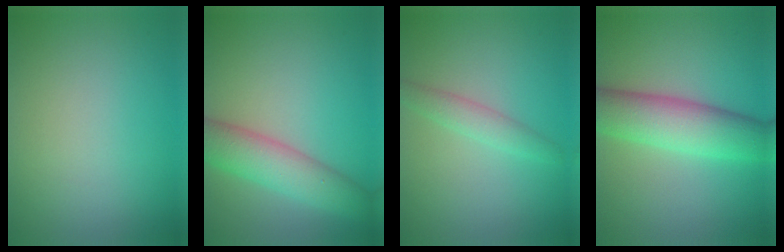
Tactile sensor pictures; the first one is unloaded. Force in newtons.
{"total": 5.5, "press": 5.5, "slide": 0.3}
{"total": 1.9, "press": 1.9, "slide": 0.1}
{"total": 6.8, "press": 6.8, "slide": 0.2}